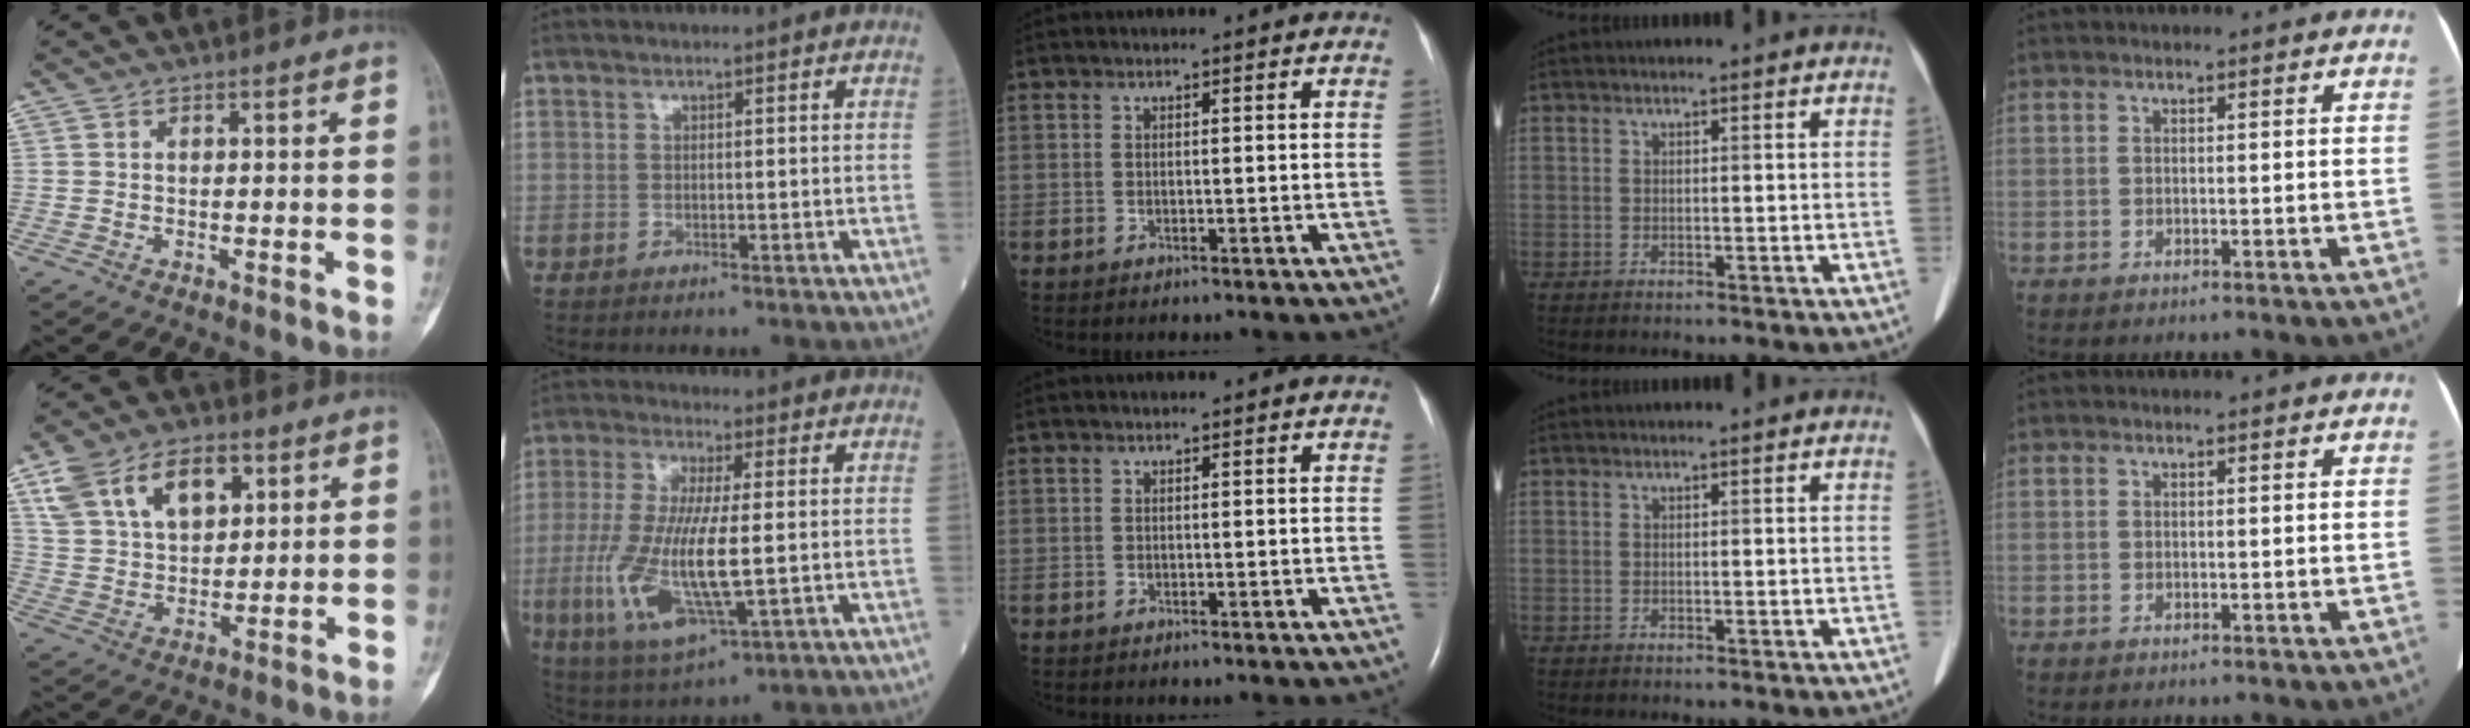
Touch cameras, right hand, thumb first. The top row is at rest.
{"thumb": {"total": 14.5, "force": [6.8, 8.9, 9.3], "torque": [-0.138, -0.010, 0.134]}, "index": {"total": 13.7, "force": [-1.8, 3.3, 13.2], "torque": [-0.285, -0.018, -0.027]}}